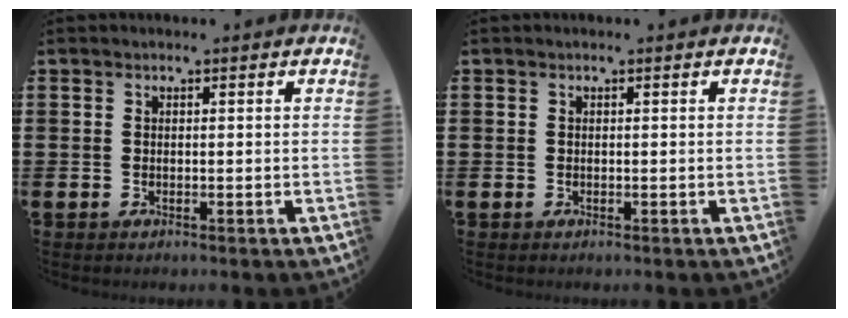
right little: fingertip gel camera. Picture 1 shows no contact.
{"total": 0.0}